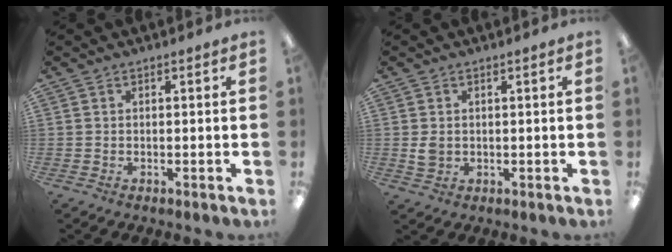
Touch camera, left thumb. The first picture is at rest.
{"total": 2.4, "force": [0.3, 1.9, 1.4], "torque": [-0.018, 0.001, 0.004]}